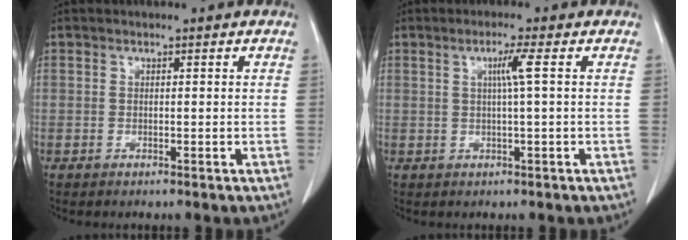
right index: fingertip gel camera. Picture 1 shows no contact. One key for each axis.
{"total": 3.0, "fx": 0.6, "fy": -0.8, "fz": 2.8, "tx": -0.054, "ty": 0.000, "tz": 0.012}